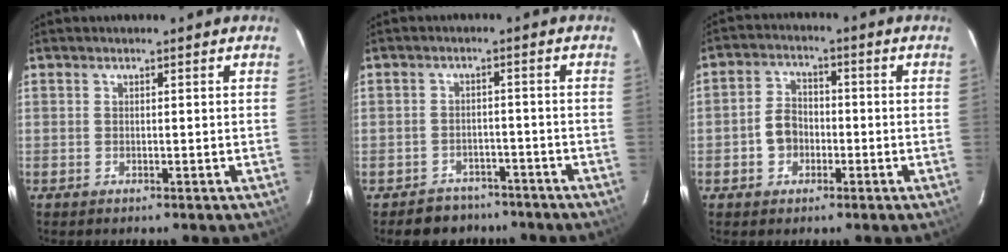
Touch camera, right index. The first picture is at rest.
{"total": 6.6, "force": [-5.1, 4.1, 0.2], "torque": [-0.016, 0.027, -0.069]}
{"total": 5.4, "force": [-1.7, 4.6, 2.4], "torque": [-0.052, 0.019, -0.025]}